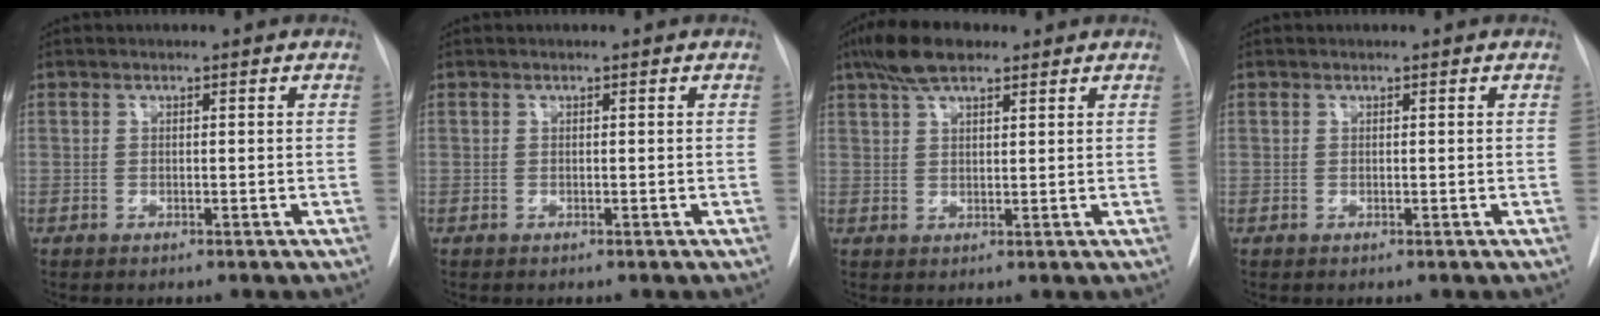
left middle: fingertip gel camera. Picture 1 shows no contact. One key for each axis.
{"total": 0.0}
{"total": 6.6, "fx": 4.6, "fy": 2.1, "fz": 4.2, "tx": -0.084, "ty": 0.017, "tz": 0.083}
{"total": 0.7, "fx": -0.2, "fy": -0.5, "fz": -0.5, "tx": 0.016, "ty": -0.005, "tz": -0.004}